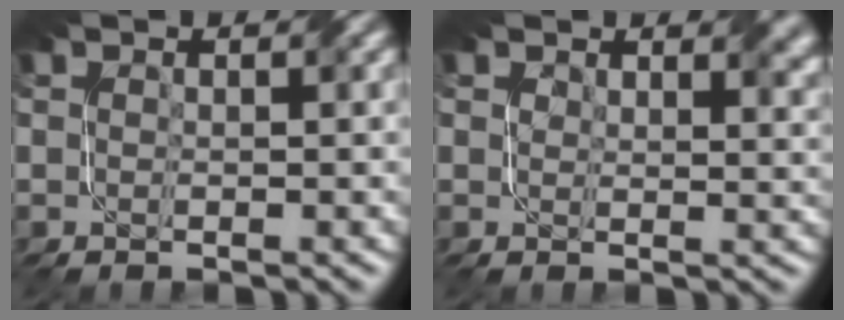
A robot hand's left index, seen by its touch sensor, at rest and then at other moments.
{"total": 3.2, "force": [2.5, 1.6, 1.3], "torque": [-0.023, -0.003, 0.039]}